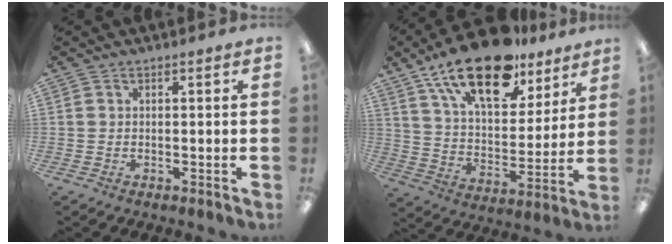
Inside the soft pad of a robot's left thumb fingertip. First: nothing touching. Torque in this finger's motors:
{"motor_torque": [0.51, 0.56, 1.80, -0.97, 0.55]}